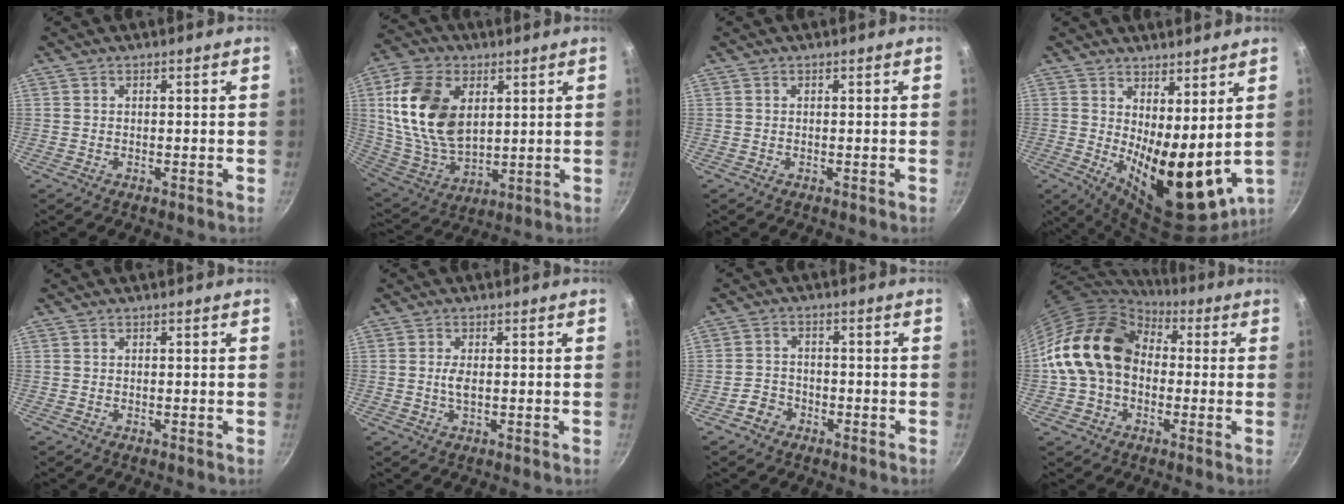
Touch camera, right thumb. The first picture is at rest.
{"total": 18.5, "force": [4.6, 11.8, 13.5], "torque": [-0.241, -0.016, 0.099]}
{"total": 0.0}
{"total": 15.7, "force": [2.6, 6.7, 13.9], "torque": [-0.168, -0.043, 0.056]}
{"total": 0.0}
{"total": 2.1, "force": [0.1, 1.0, 1.9], "torque": [-0.041, 0.000, 0.001]}
{"total": 3.8, "force": [-2.3, 2.9, 1.0], "torque": [-0.005, 0.030, -0.040]}
{"total": 17.0, "force": [0.9, 13.0, 10.9], "torque": [-0.172, 0.038, 0.005]}